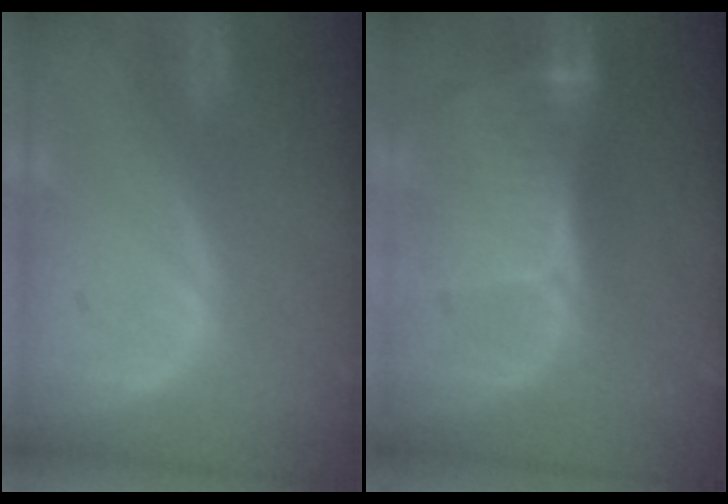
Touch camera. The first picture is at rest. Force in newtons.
{"total": 8.5, "press": 7.8, "slide": 3.5}